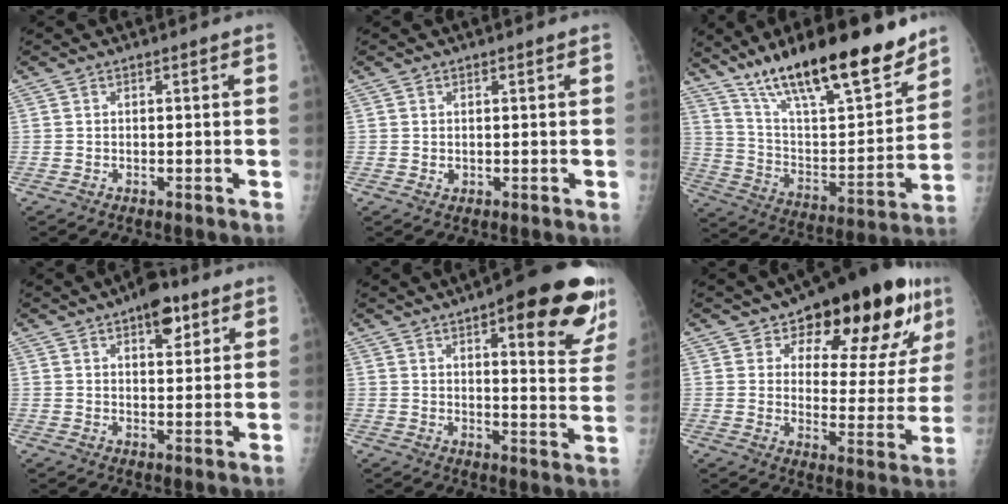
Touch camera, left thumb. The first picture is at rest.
{"total": 0.7, "force": [0.2, 0.6, 0.3], "torque": [0.001, -0.001, 0.004]}
{"total": 25.7, "force": [18.4, 6.7, 16.6], "torque": [-0.240, -0.072, 0.313]}
{"total": 7.3, "force": [4.2, 3.3, 5.0], "torque": [-0.047, -0.016, 0.054]}
{"total": 21.3, "force": [11.5, 6.2, 16.9], "torque": [-0.178, -0.043, 0.140]}
{"total": 22.6, "force": [12.8, 10.0, 15.7], "torque": [-0.161, -0.046, 0.182]}